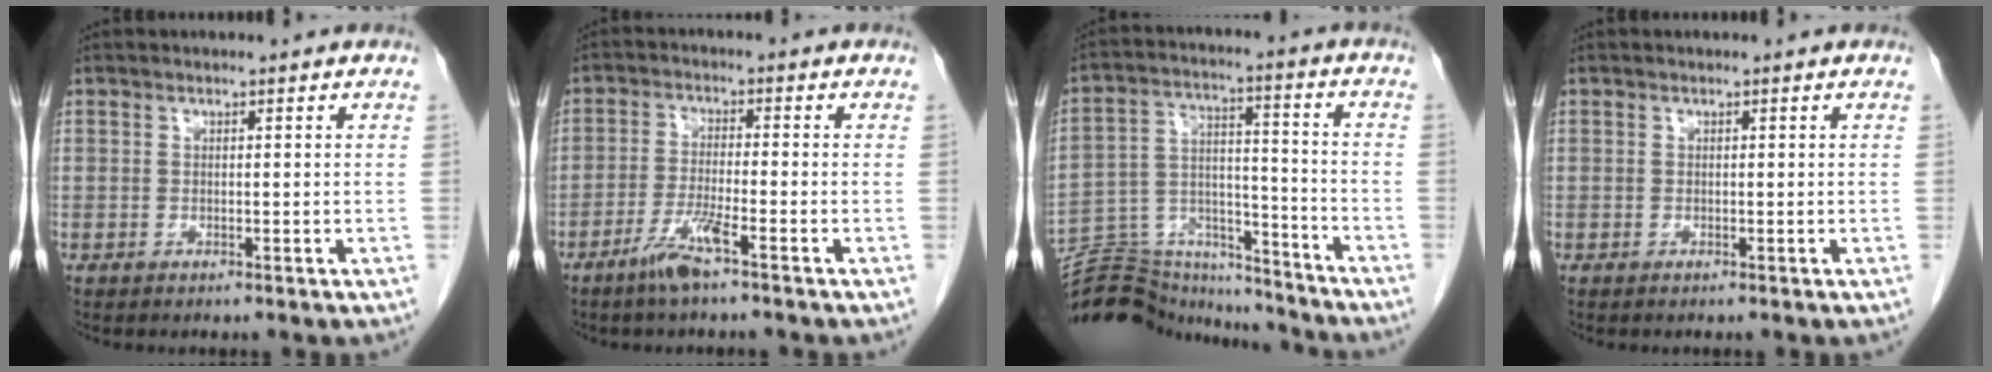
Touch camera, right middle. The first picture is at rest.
{"total": 4.9, "force": [-3.3, -0.1, 3.7], "torque": [-0.076, -0.008, -0.068]}
{"total": 20.5, "force": [-19.2, 5.7, 4.1], "torque": [-0.115, 0.036, -0.296]}
{"total": 0.0}